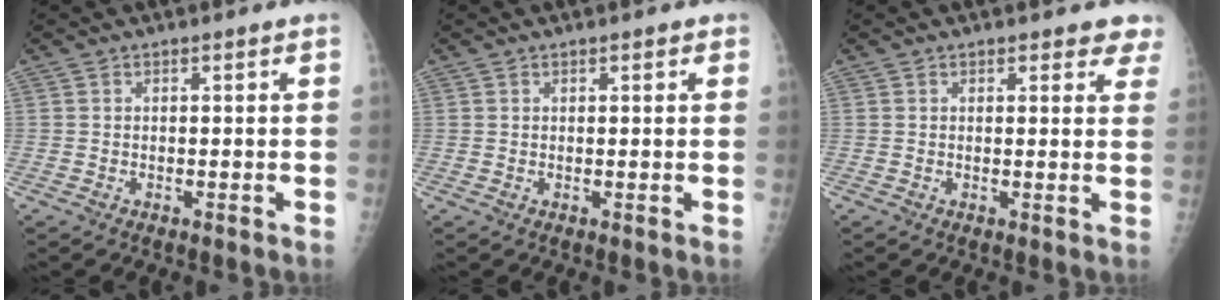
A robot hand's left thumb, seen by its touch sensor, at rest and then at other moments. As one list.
[{"total": 1.1, "force": [0.6, 0.5, 0.7], "torque": [-0.002, -0.001, 0.006]}, {"total": 4.2, "force": [3.3, 1.8, 1.7], "torque": [0.017, -0.012, 0.029]}]